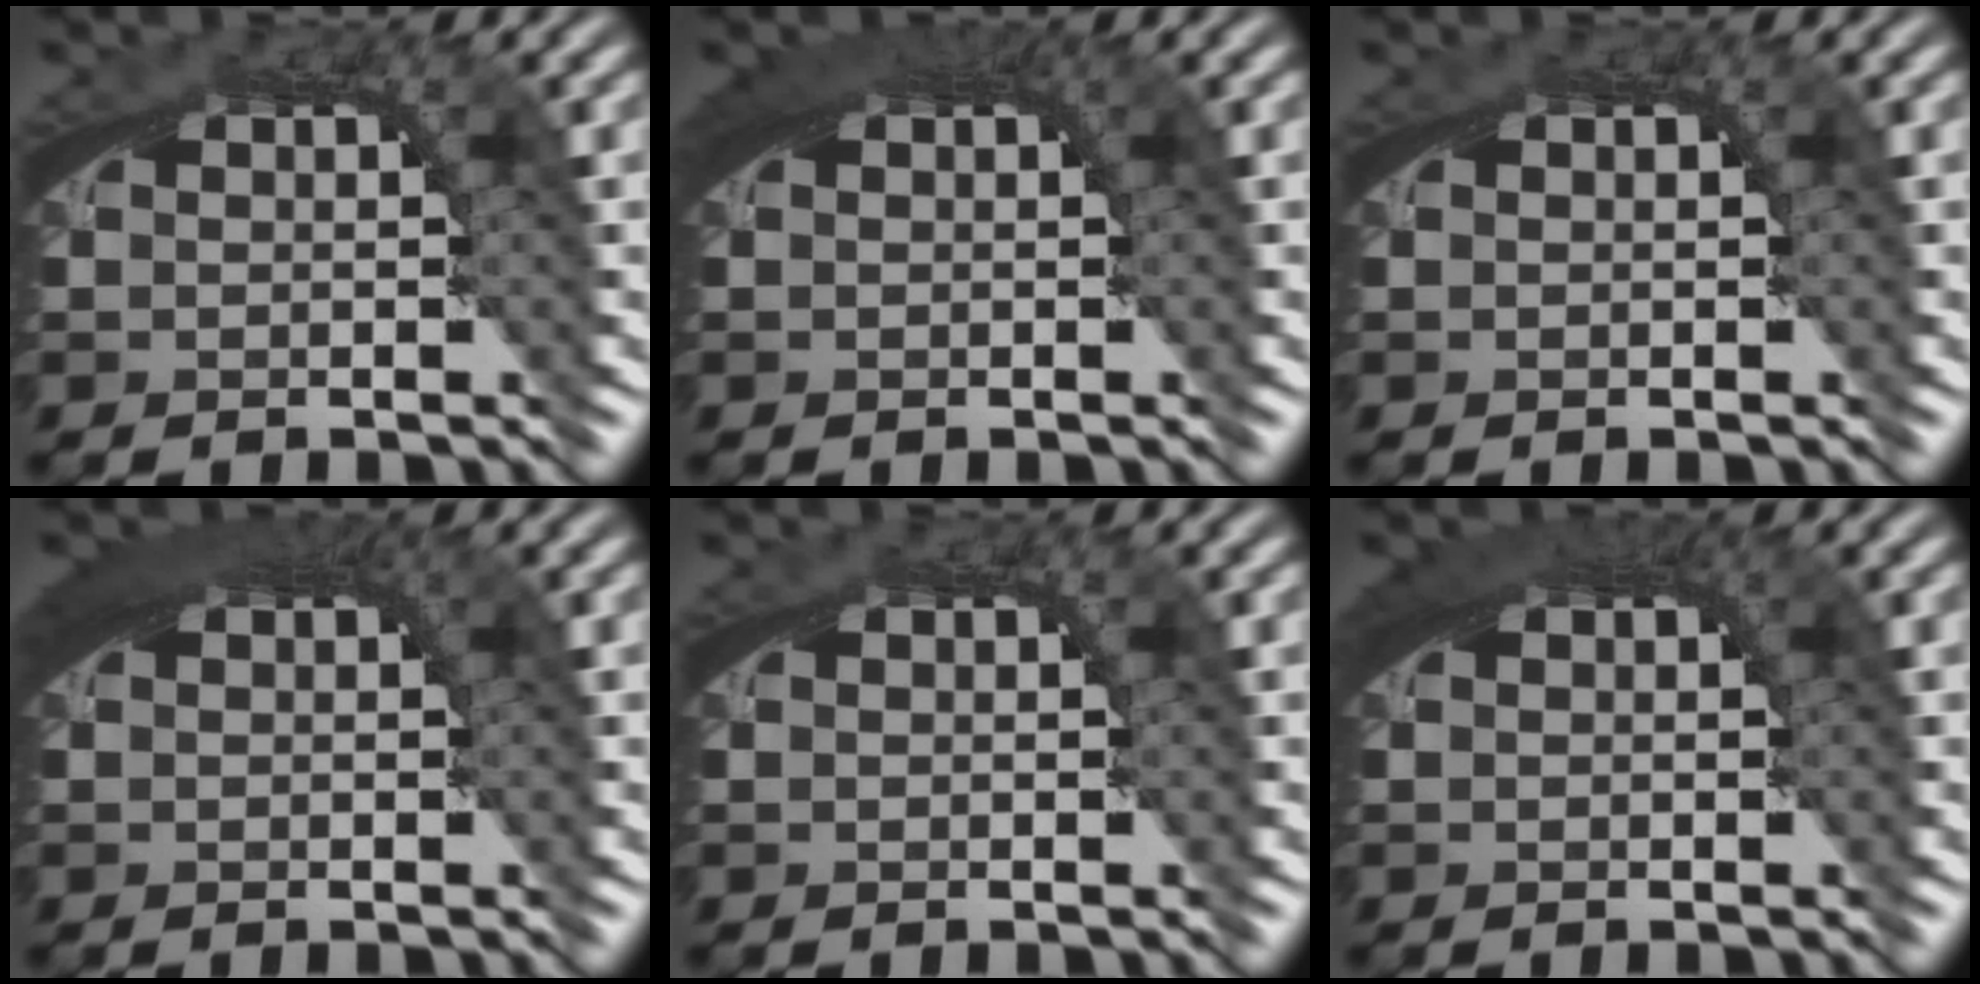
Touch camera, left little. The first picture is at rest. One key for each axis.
{"total": 2.4, "fx": 1.0, "fy": 0.6, "fz": 2.1, "tx": -0.027, "ty": 0.009, "tz": 0.015}
{"total": 0.0}
{"total": 3.1, "fx": 1.3, "fy": 0.9, "fz": 2.7, "tx": -0.033, "ty": 0.012, "tz": 0.017}
{"total": 0.0}
{"total": 2.4, "fx": 0.9, "fy": 0.6, "fz": 2.1, "tx": -0.027, "ty": 0.008, "tz": 0.014}